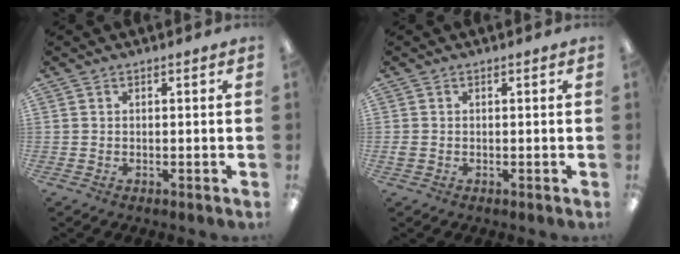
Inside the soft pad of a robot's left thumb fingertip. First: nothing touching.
{"total": 0.9, "force": [0.0, 0.7, 0.6], "torque": [-0.010, 0.005, -0.002]}